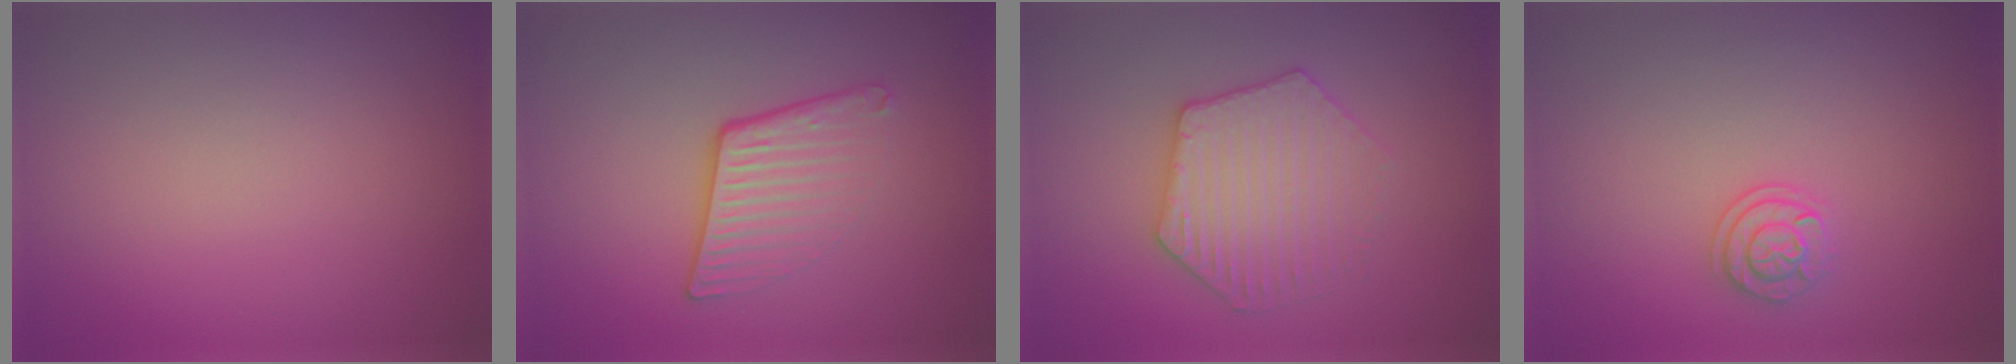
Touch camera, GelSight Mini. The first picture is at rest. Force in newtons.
{"total": 4.0, "press": 2.6, "slide": 3.1}
{"total": 4.0, "press": 3.9, "slide": 0.9}
{"total": 1.9, "press": 1.7, "slide": 0.8}